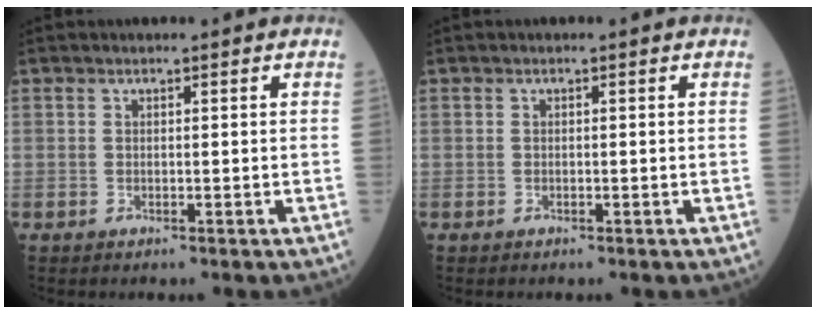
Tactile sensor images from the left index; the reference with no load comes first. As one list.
[{"total": 0.0}]